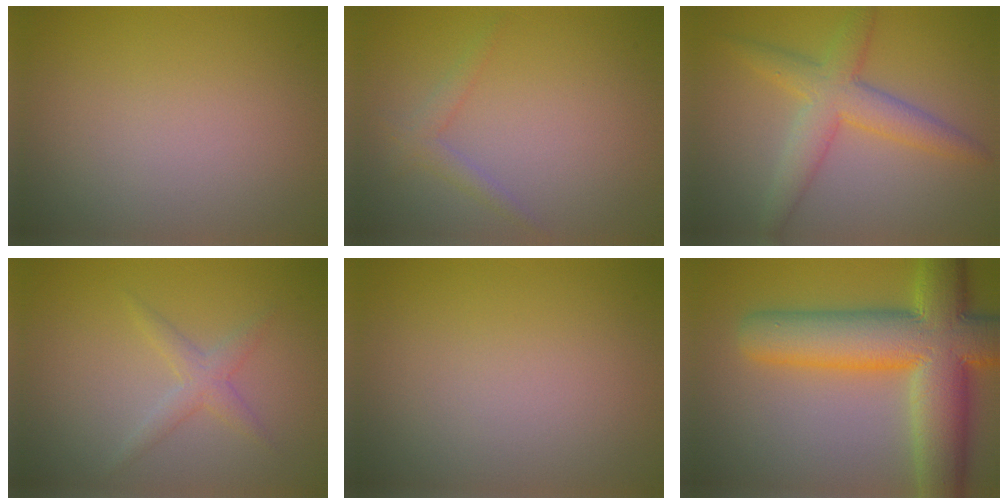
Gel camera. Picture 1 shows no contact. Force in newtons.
{"total": 1.4, "press": 1.4, "slide": 0.1}
{"total": 4.6, "press": 4.6, "slide": 0.1}
{"total": 1.8, "press": 1.8, "slide": 0.1}
{"total": 0.0}
{"total": 12.3, "press": 12.3, "slide": 0.5}